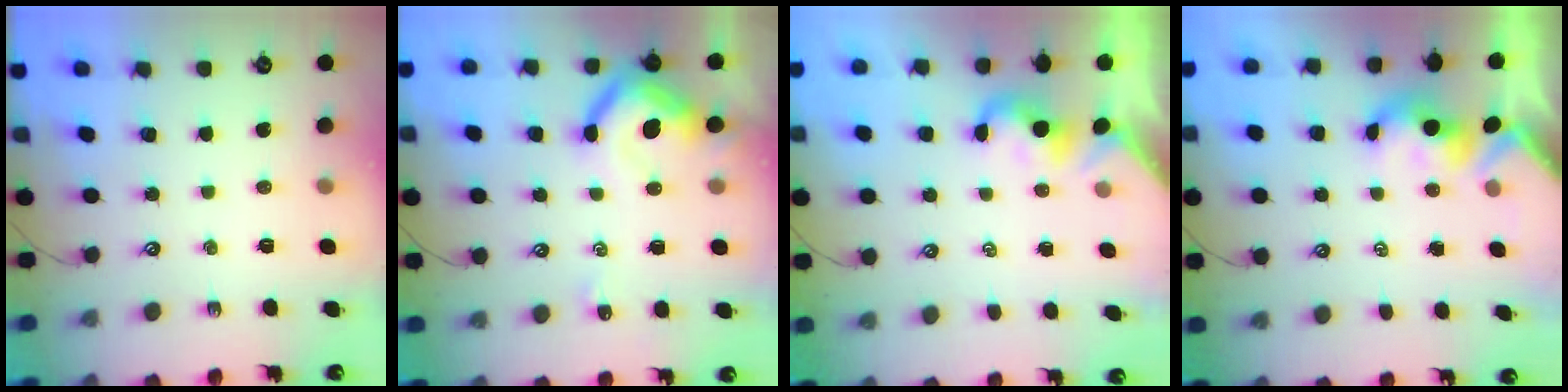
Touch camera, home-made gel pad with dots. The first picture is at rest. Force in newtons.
{"total": 10.3, "press": 10.2, "slide": 1.5}
{"total": 2.2, "press": 2.1, "slide": 0.3}
{"total": 1.7, "press": 1.5, "slide": 0.7}